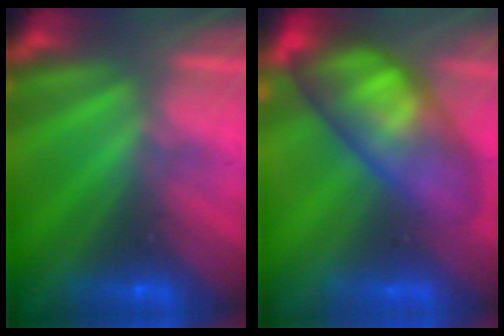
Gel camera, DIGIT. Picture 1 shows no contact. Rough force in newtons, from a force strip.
{"total": 7.1}